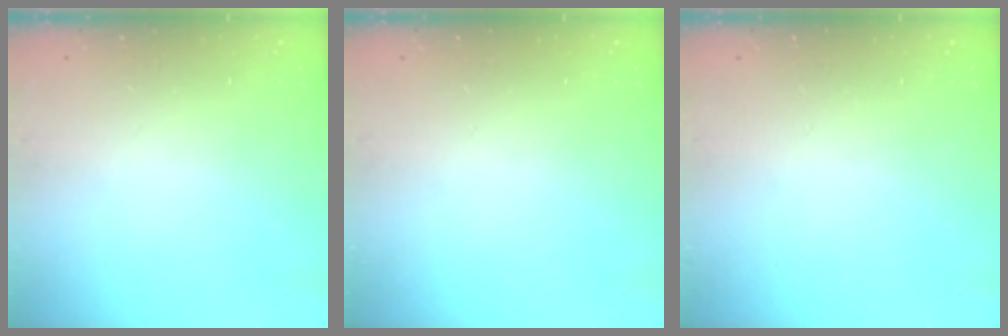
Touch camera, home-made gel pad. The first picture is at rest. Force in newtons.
{"total": 0.0}
{"total": 0.0}